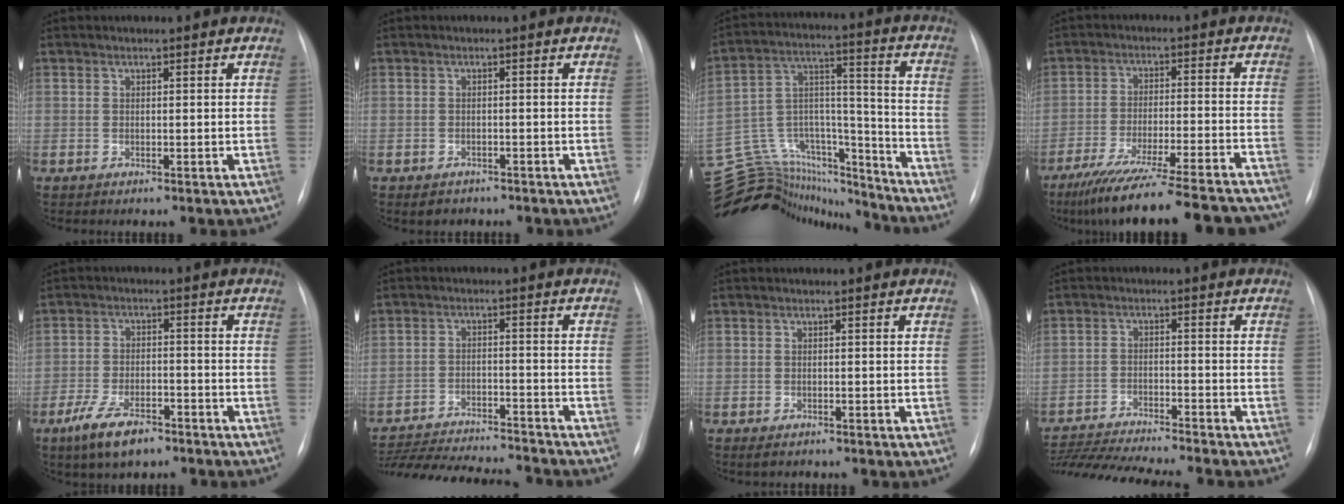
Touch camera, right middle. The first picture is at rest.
{"total": 2.1, "force": [-1.6, 1.4, 0.3], "torque": [-0.004, 0.003, -0.019]}
{"total": 26.3, "force": [-24.0, 8.2, 6.8], "torque": [-0.156, 0.043, -0.372]}
{"total": 22.1, "force": [-19.4, 1.2, 10.5], "torque": [-0.132, -0.033, -0.278]}
{"total": 9.6, "force": [-7.0, 2.2, 6.2], "torque": [-0.128, -0.020, -0.124]}
{"total": 19.9, "force": [-18.4, 2.1, 7.2], "torque": [-0.154, -0.031, -0.265]}
{"total": 1.2, "force": [-1.0, 0.6, 0.5], "torque": [-0.009, -0.001, -0.011]}
{"total": 16.9, "force": [-15.5, 0.3, 6.9], "torque": [-0.129, -0.029, -0.235]}